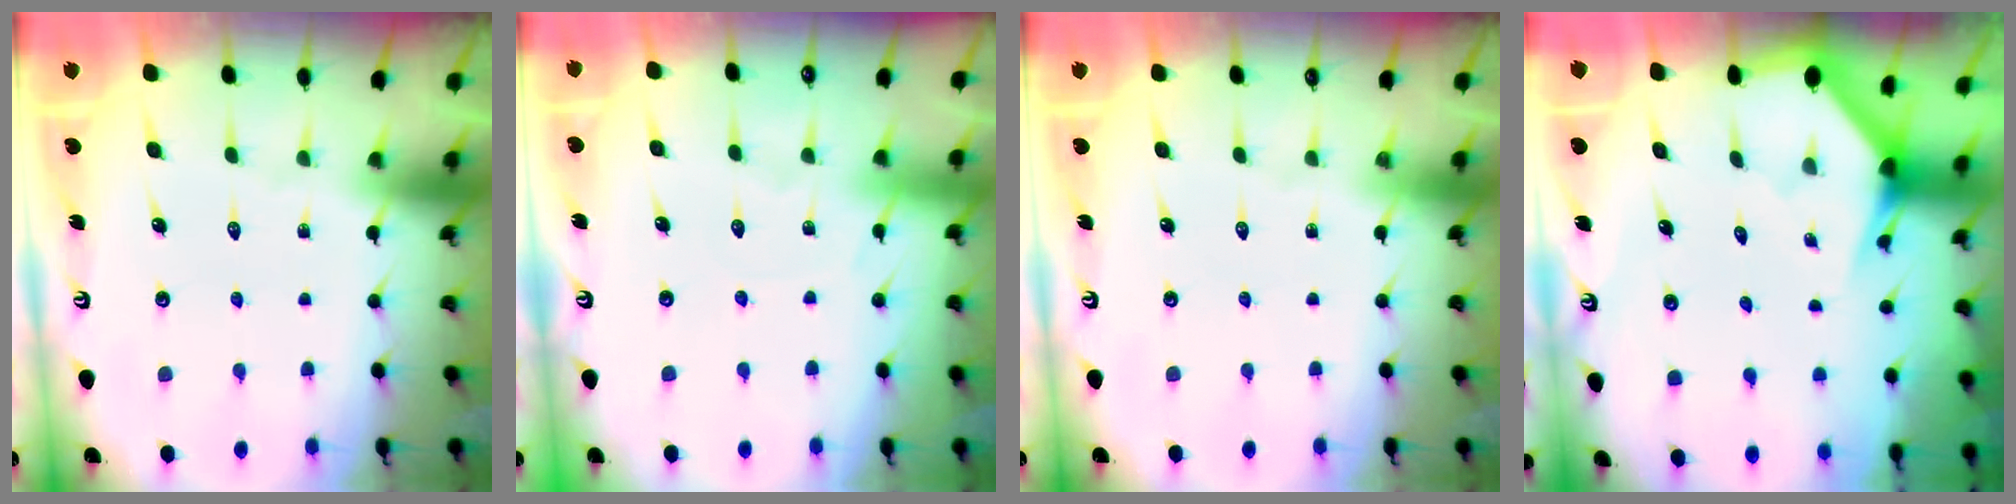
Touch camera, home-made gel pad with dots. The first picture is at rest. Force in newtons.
{"total": 3.3, "press": 3.3, "slide": 0.4}
{"total": 0.0}
{"total": 2.8, "press": 2.8, "slide": 0.0}